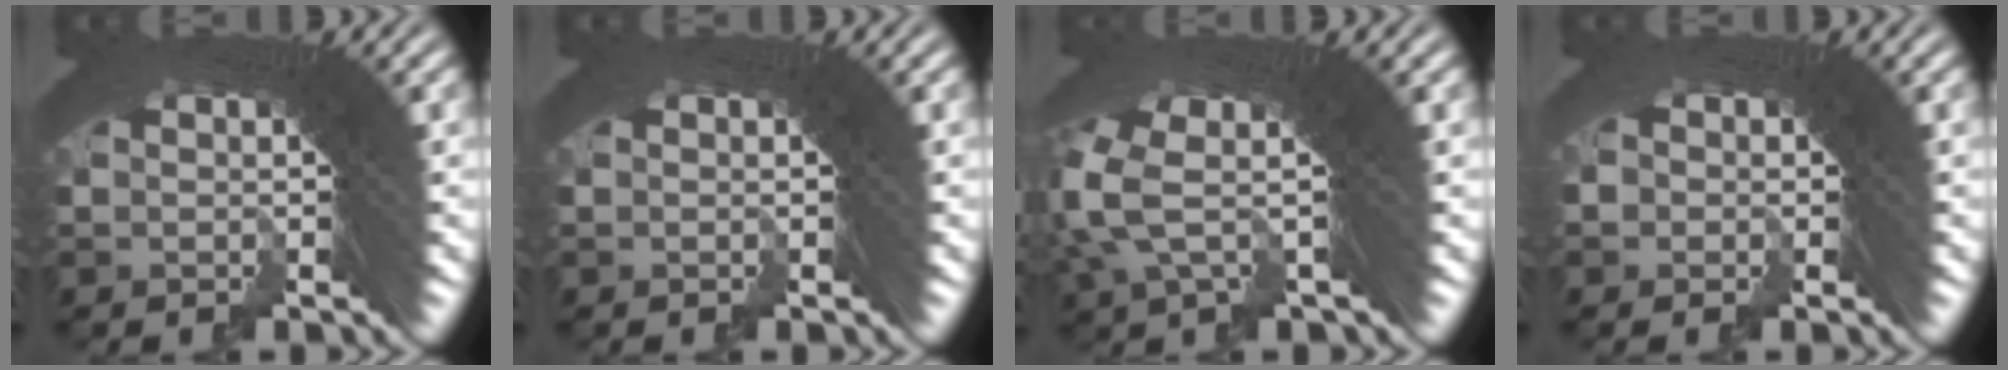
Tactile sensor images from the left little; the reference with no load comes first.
{"total": 0.0}
{"total": 8.2, "force": [2.9, 4.2, 6.5], "torque": [-0.133, 0.016, 0.034]}
{"total": 1.2, "force": [-0.8, 0.8, -0.3], "torque": [0.017, 0.010, -0.021]}